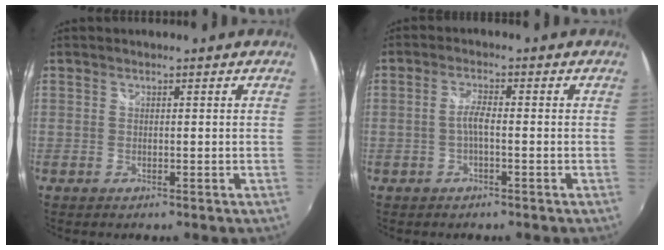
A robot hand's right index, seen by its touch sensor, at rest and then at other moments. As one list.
[{"total": 2.5, "force": [-0.8, 0.4, 2.3], "torque": [-0.049, 0.005, -0.016]}]